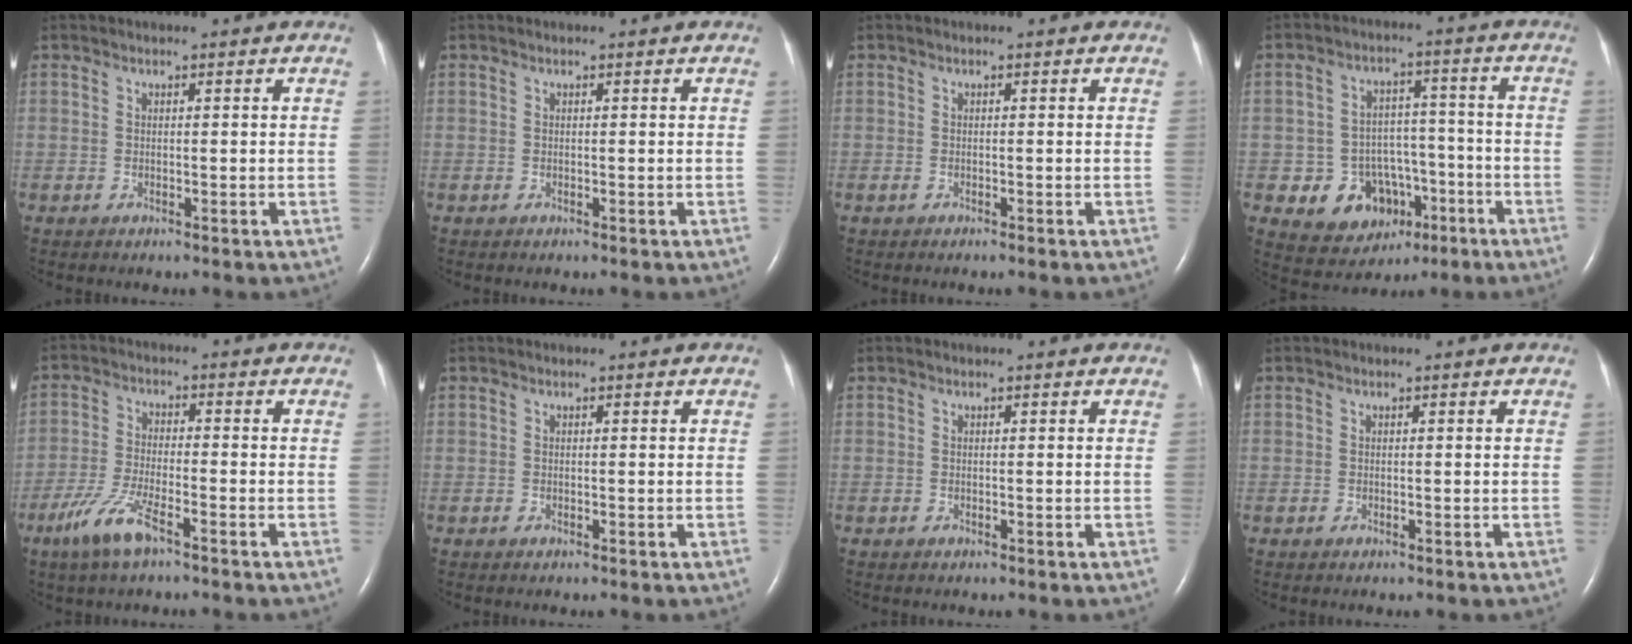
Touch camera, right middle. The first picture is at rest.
{"total": 0.0}
{"total": 0.5, "force": [-0.4, 0.0, 0.3], "torque": [-0.011, -0.001, -0.007]}
{"total": 9.2, "force": [-3.6, 7.8, 3.2], "torque": [-0.048, 0.027, -0.043]}
{"total": 7.0, "force": [-4.4, 1.2, 5.3], "torque": [-0.122, -0.012, -0.085]}
{"total": 0.0}
{"total": 0.0}
{"total": 0.0}